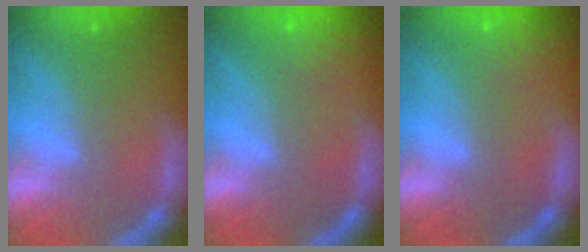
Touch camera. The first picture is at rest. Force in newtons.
{"total": 10.0}
{"total": 8.0}